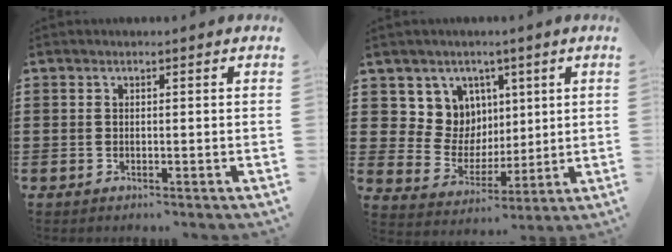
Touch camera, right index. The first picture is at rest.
{"total": 8.2, "force": [2.8, 7.6, 1.3], "torque": [-0.055, -0.021, 0.056]}